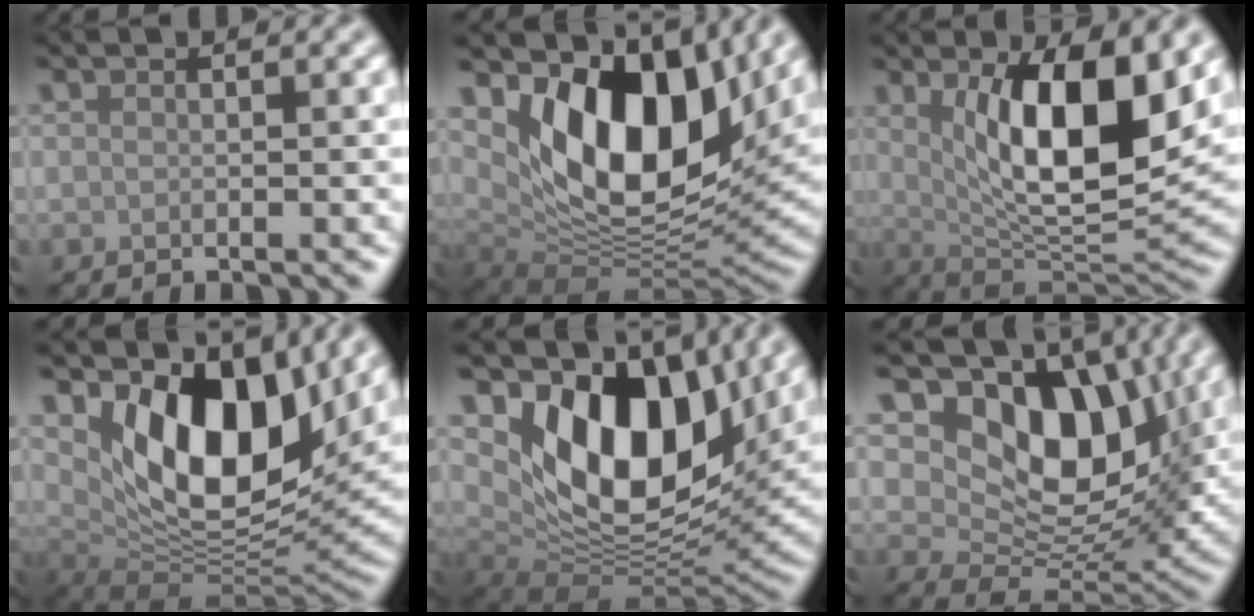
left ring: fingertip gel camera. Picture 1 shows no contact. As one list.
[{"total": 12.9, "force": [4.9, 7.1, 9.6], "torque": [-0.146, -0.019, 0.091]}, {"total": 10.2, "force": [2.4, 3.6, 9.2], "torque": [-0.146, -0.015, 0.047]}, {"total": 11.6, "force": [4.4, 6.3, 8.6], "torque": [-0.124, -0.023, 0.079]}, {"total": 12.9, "force": [4.7, 7.3, 9.5], "torque": [-0.151, -0.015, 0.087]}, {"total": 11.1, "force": [3.4, 7.2, 7.8], "torque": [-0.120, -0.014, 0.064]}]